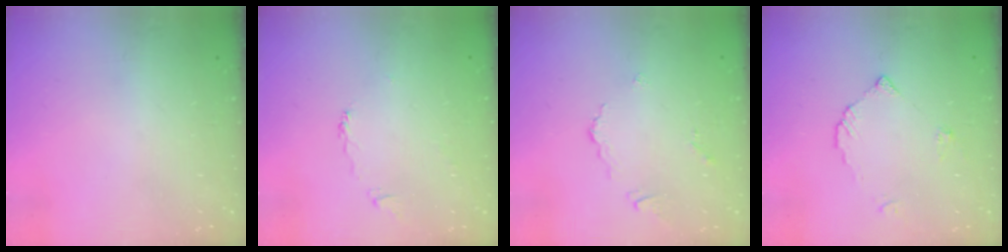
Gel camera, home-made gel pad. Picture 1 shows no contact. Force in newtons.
{"total": 2.3, "press": 2.3, "slide": 0.3}
{"total": 2.8, "press": 2.8, "slide": 0.6}
{"total": 3.0, "press": 3.0, "slide": 0.3}